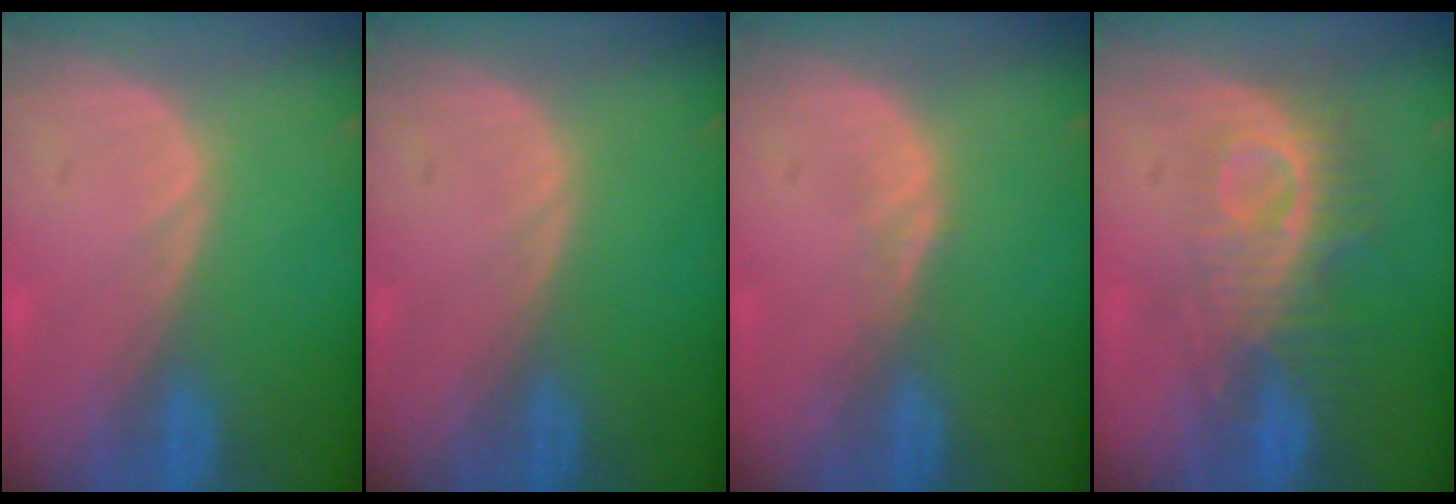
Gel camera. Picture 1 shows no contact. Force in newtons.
{"total": 0.0}
{"total": 1.0, "press": 1.0, "slide": 0.1}
{"total": 9.4, "press": 8.2, "slide": 4.5}